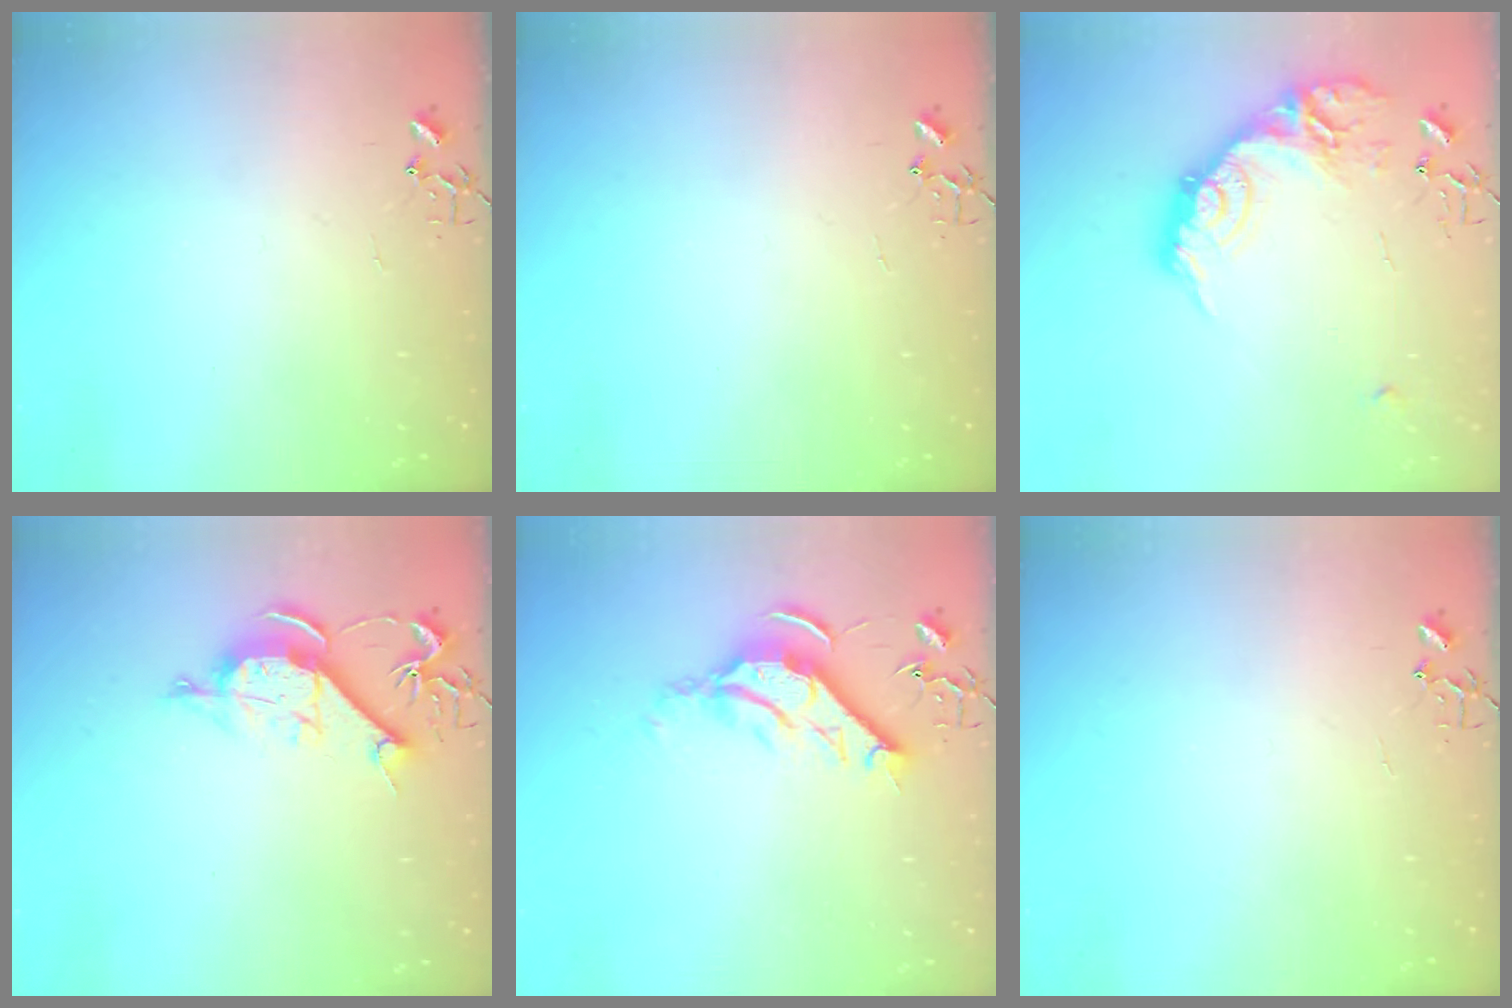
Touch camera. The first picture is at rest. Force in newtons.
{"total": 0.0}
{"total": 20.9, "press": 20.9, "slide": 1.2}
{"total": 10.4, "press": 10.4, "slide": 1.2}
{"total": 11.7, "press": 11.6, "slide": 1.3}
{"total": 0.0}